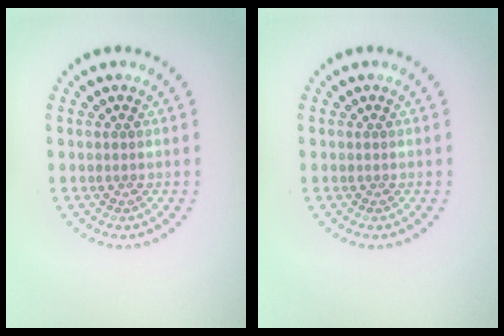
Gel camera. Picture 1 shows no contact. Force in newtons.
{"total": 0.0}